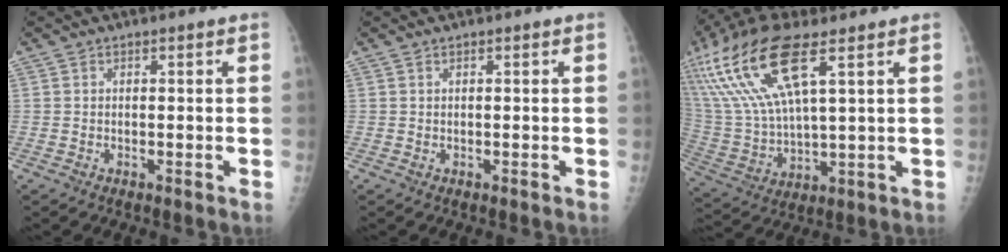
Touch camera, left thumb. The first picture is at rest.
{"total": 0.0}
{"total": 20.0, "force": [9.5, 6.5, 16.4], "torque": [-0.367, -0.015, 0.193]}